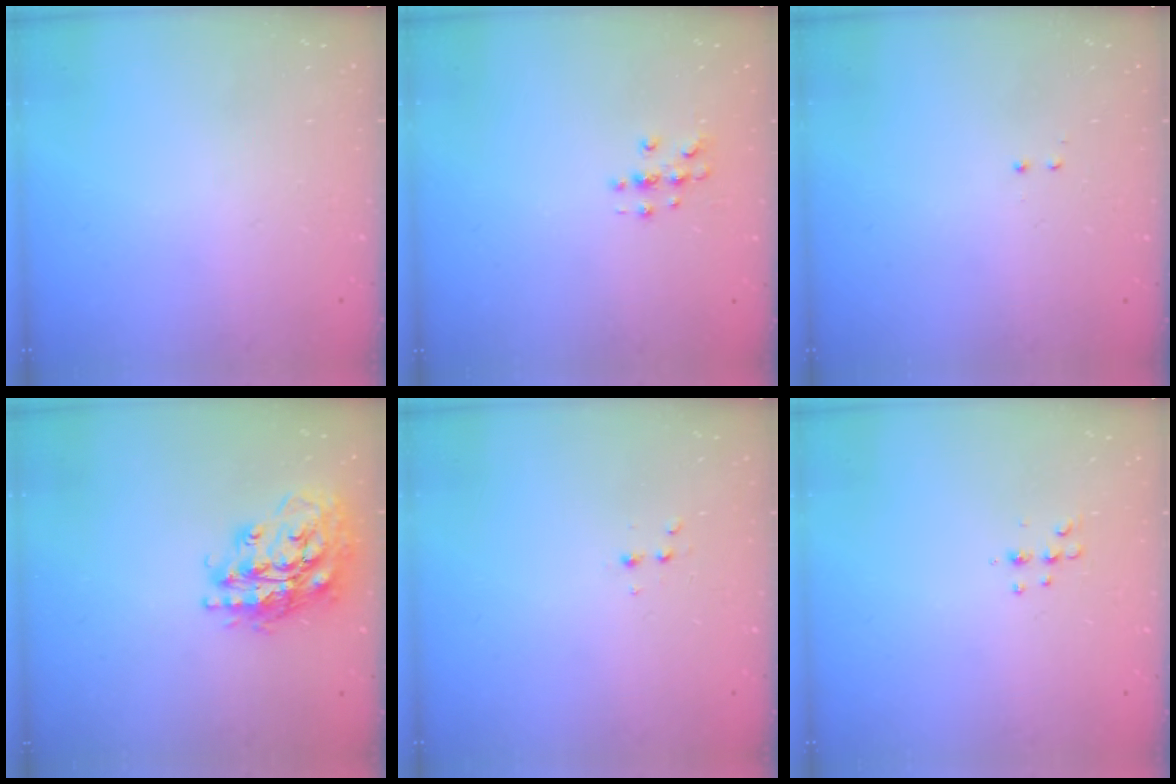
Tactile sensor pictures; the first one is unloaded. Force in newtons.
{"total": 3.6, "press": 3.6, "slide": 0.5}
{"total": 0.5, "press": 0.5, "slide": 0.3}
{"total": 21.2, "press": 21.1, "slide": 2.1}
{"total": 3.1, "press": 3.0, "slide": 0.9}
{"total": 5.2, "press": 5.0, "slide": 1.1}